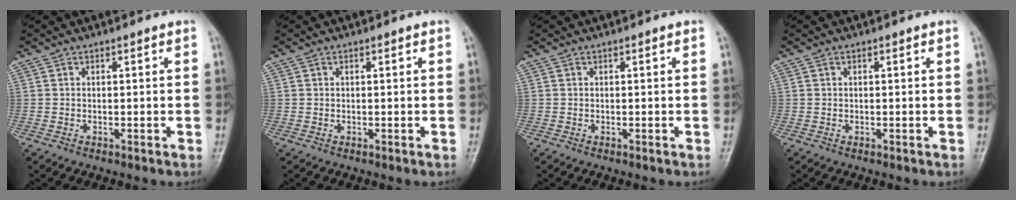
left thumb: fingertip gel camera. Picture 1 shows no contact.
{"total": 0.0}
{"total": 0.0}
{"total": 0.0}